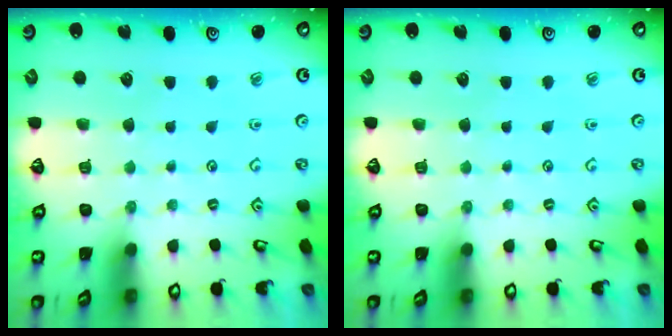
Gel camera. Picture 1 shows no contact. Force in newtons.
{"total": 0.0}